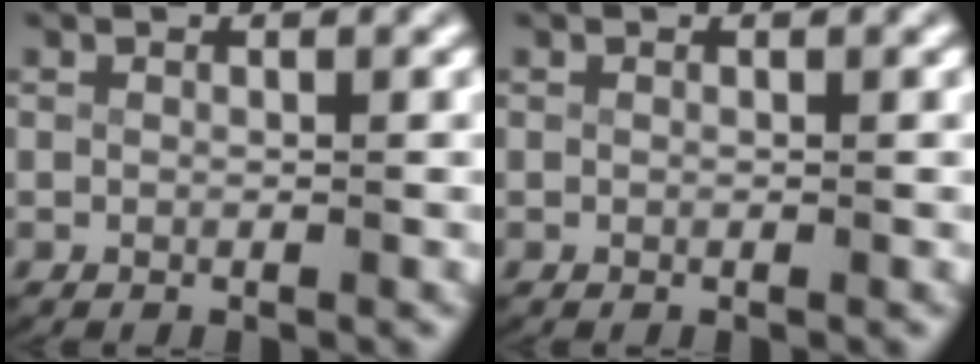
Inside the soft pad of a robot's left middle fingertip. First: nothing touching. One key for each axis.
{"total": 0.0}